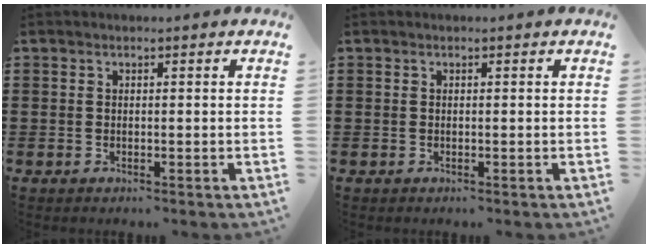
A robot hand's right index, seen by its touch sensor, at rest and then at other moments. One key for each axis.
{"total": 0.0}